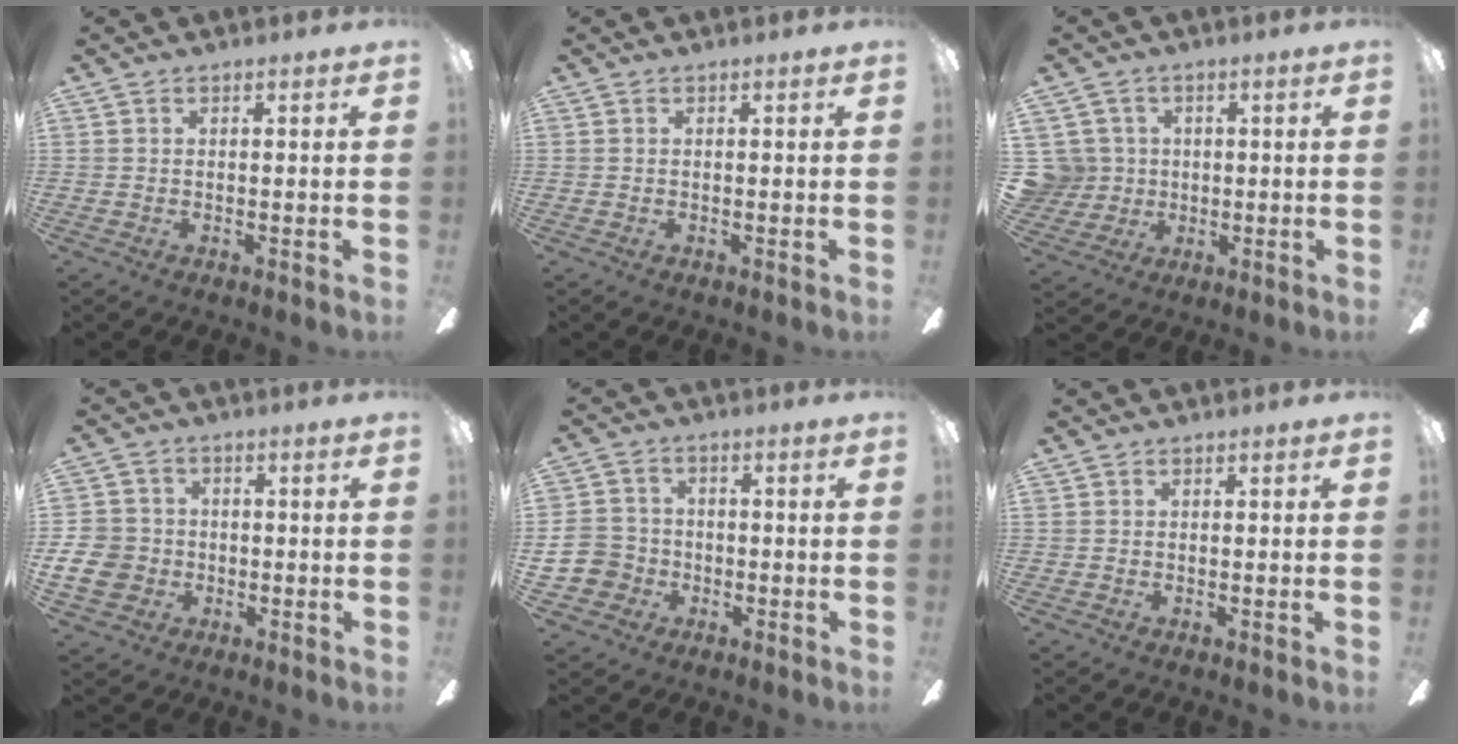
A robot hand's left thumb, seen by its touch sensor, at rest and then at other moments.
{"total": 0.0}
{"total": 7.7, "force": [1.4, 7.5, 1.0], "torque": [-0.054, 0.000, 0.034]}
{"total": 9.5, "force": [-1.6, 8.5, 3.9], "torque": [-0.106, 0.022, -0.027]}
{"total": 8.4, "force": [-1.6, 7.9, 2.7], "torque": [-0.082, 0.022, -0.028]}
{"total": 0.0}